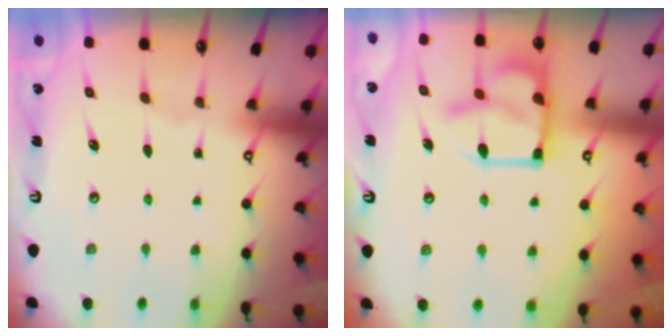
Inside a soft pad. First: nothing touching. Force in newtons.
{"total": 10.8, "press": 10.7, "slide": 1.9}